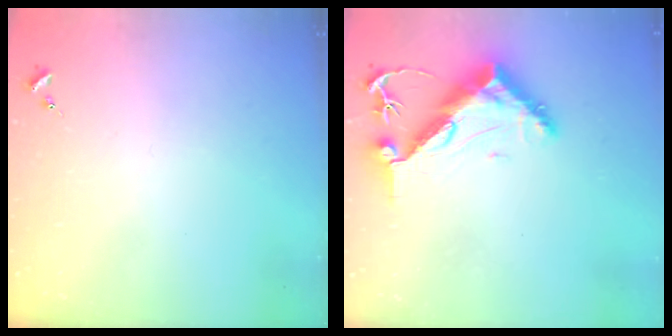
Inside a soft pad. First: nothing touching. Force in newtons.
{"total": 12.8, "press": 12.8, "slide": 1.2}